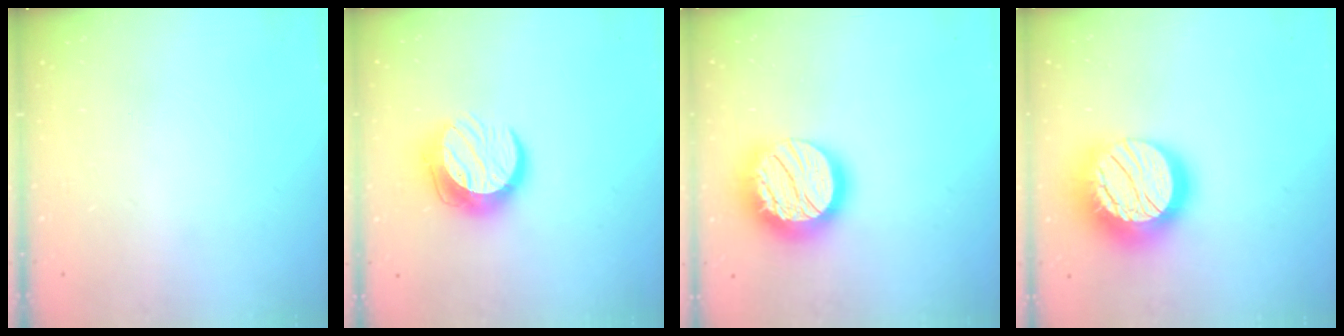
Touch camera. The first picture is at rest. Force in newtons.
{"total": 12.1, "press": 12.1, "slide": 0.6}
{"total": 21.5, "press": 21.4, "slide": 1.6}
{"total": 23.1, "press": 23.1, "slide": 1.5}